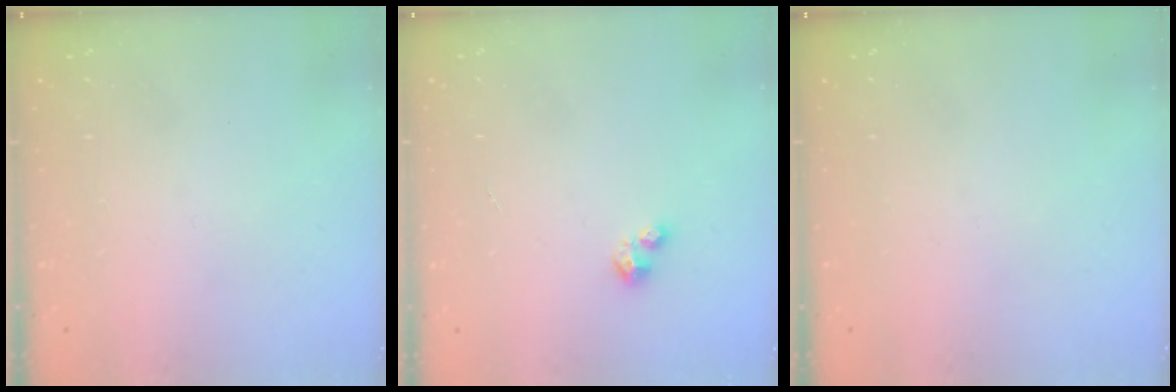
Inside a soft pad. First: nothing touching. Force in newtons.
{"total": 2.2, "press": 2.2, "slide": 0.4}
{"total": 0.0}